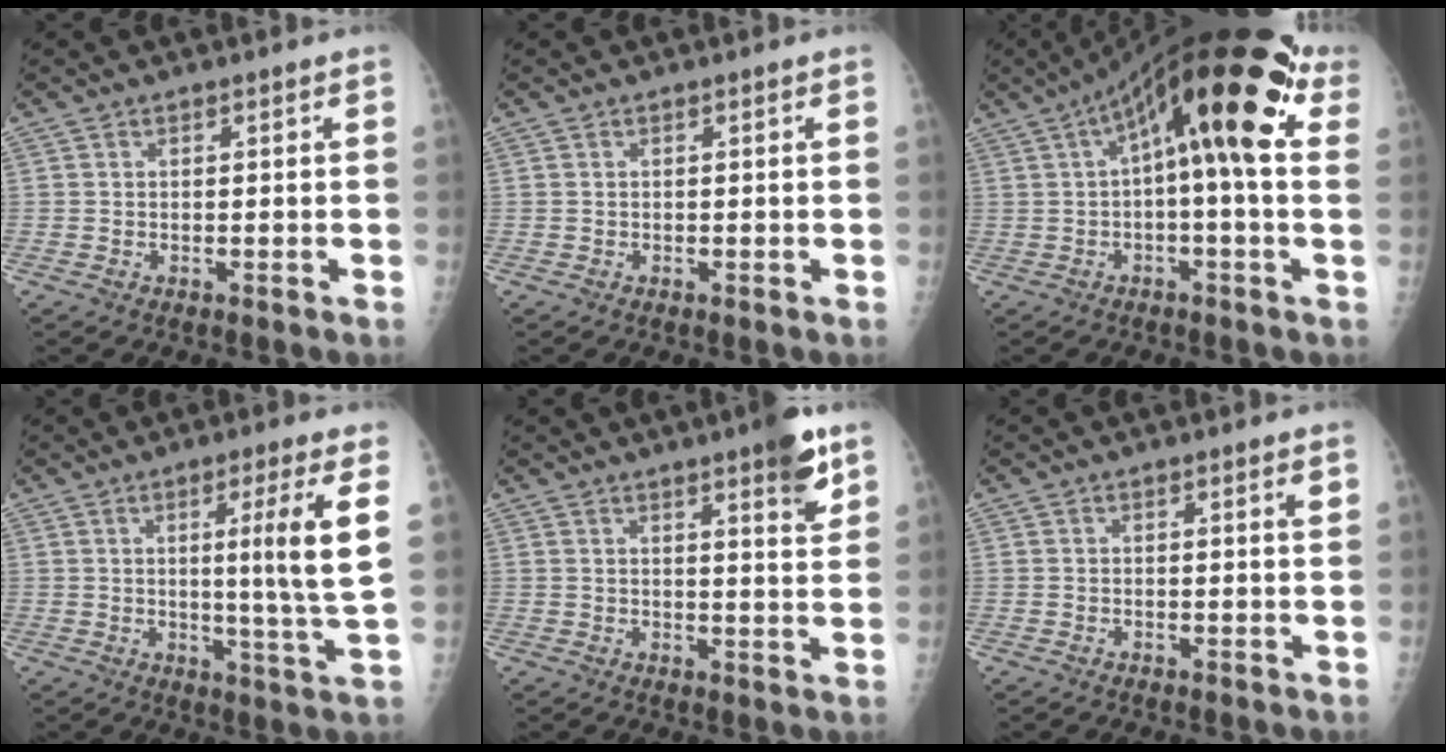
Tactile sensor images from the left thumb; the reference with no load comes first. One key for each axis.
{"total": 0.0}
{"total": 20.2, "fx": 5.6, "fy": 6.1, "fz": 18.4, "tx": -0.277, "ty": 0.052, "tz": 0.077}
{"total": 11.0, "fx": 2.8, "fy": -1.1, "fz": 10.5, "tx": -0.166, "ty": -0.031, "tz": 0.043}
{"total": 7.5, "fx": 4.6, "fy": 1.2, "fz": 5.8, "tx": -0.069, "ty": -0.025, "tz": 0.058}
{"total": 1.1, "fx": 0.6, "fy": -0.1, "fz": 0.9, "tx": -0.013, "ty": -0.004, "tz": 0.007}